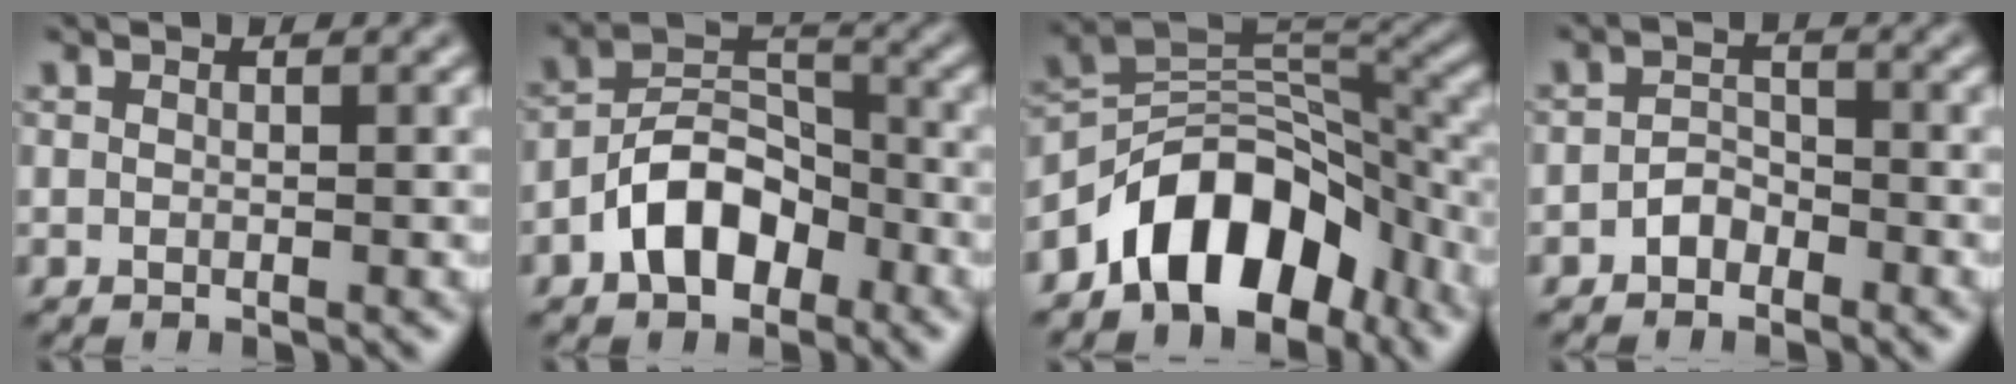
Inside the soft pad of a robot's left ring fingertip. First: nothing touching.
{"total": 5.9, "force": [-3.1, 3.6, 3.6], "torque": [-0.054, 0.010, -0.065]}
{"total": 9.5, "force": [-5.6, 5.5, 5.4], "torque": [-0.057, 0.012, -0.103]}
{"total": 1.7, "force": [-1.2, 1.1, 0.6], "torque": [-0.010, 0.010, -0.023]}